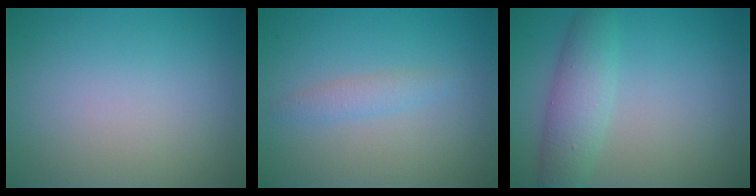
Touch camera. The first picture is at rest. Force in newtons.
{"total": 1.4, "press": 1.4, "slide": 0.0}
{"total": 3.8, "press": 3.8, "slide": 0.2}